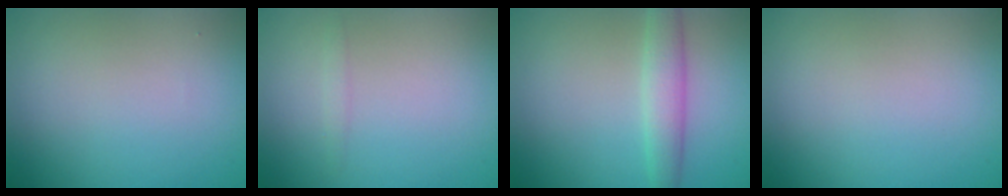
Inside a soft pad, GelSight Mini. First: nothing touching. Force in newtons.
{"total": 0.8, "press": 0.8, "slide": 0.0}
{"total": 3.0, "press": 3.0, "slide": 0.0}
{"total": 0.0}